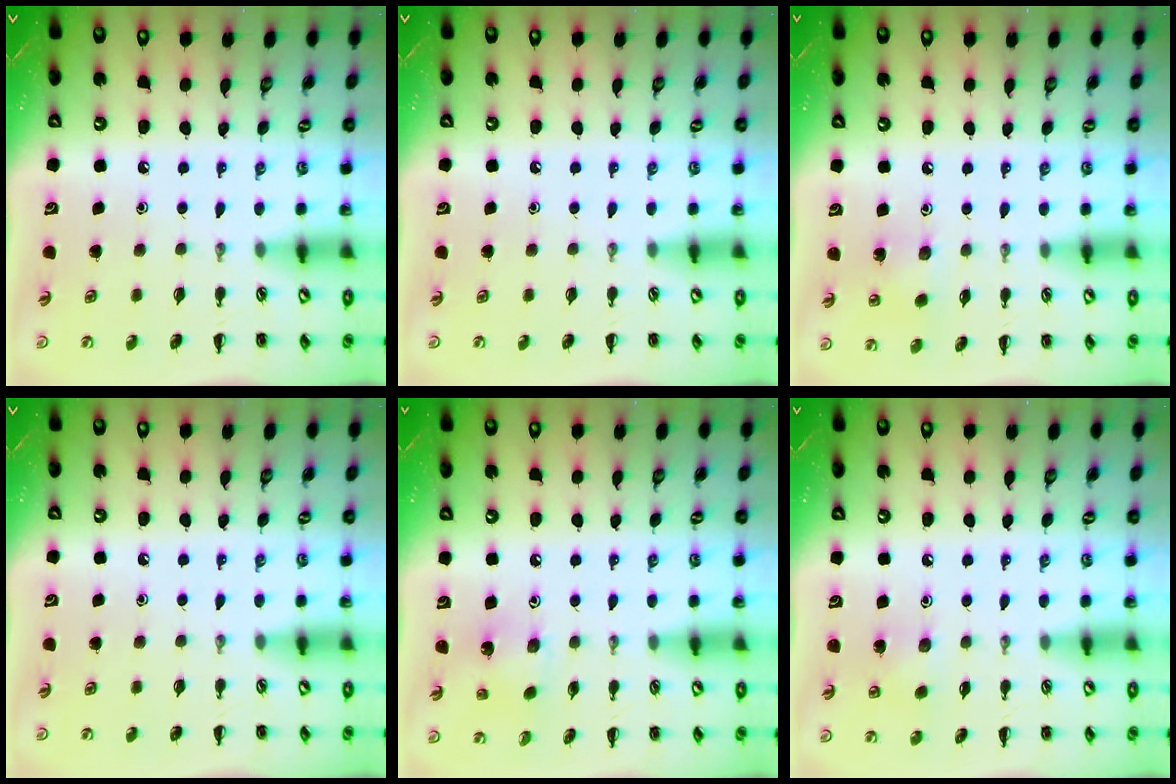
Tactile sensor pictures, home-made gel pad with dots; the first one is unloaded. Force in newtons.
{"total": 0.0}
{"total": 4.9, "press": 4.7, "slide": 1.2}
{"total": 0.0}
{"total": 2.3, "press": 2.2, "slide": 0.5}
{"total": 4.3, "press": 4.1, "slide": 1.2}